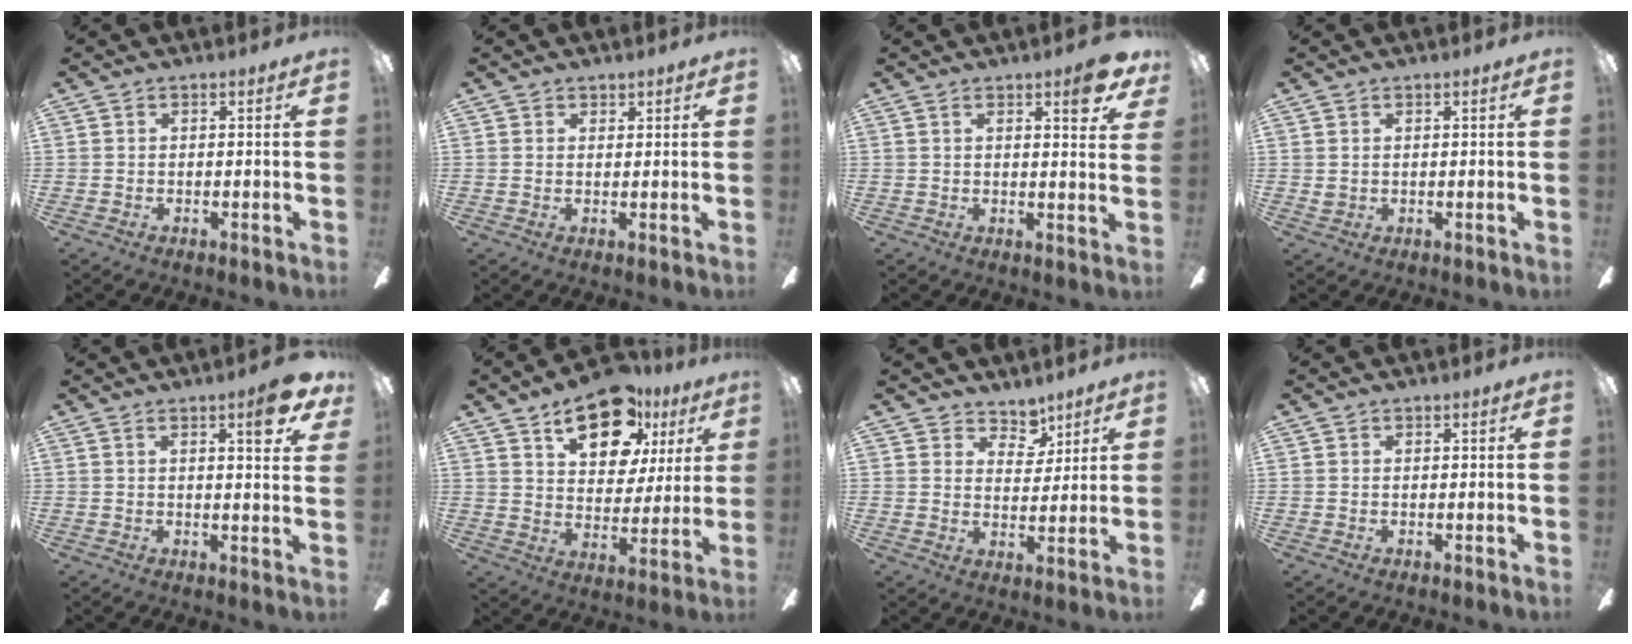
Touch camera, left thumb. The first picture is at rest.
{"total": 1.7, "force": [1.4, 0.9, -0.5], "torque": [0.017, -0.004, 0.026]}
{"total": 5.3, "force": [3.6, 1.0, 3.8], "torque": [-0.043, -0.020, 0.053]}
{"total": 1.2, "force": [0.6, 1.0, 0.0], "torque": [-0.003, 0.002, 0.011]}
{"total": 6.0, "force": [3.6, 1.1, 4.7], "torque": [-0.060, -0.015, 0.051]}
{"total": 17.0, "force": [10.5, 9.4, 9.5], "torque": [-0.133, -0.049, 0.182]}
{"total": 6.3, "force": [5.2, 3.6, 0.3], "torque": [-0.007, -0.033, 0.096]}
{"total": 0.6, "force": [0.3, 0.4, -0.4], "torque": [0.007, 0.000, 0.006]}